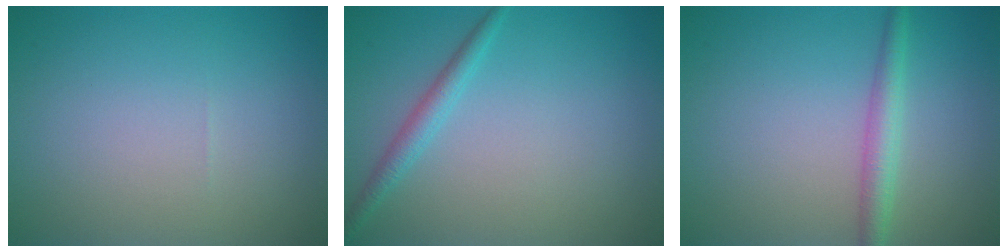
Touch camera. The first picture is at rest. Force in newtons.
{"total": 1.8, "press": 1.8, "slide": 0.1}
{"total": 2.4, "press": 2.4, "slide": 0.0}